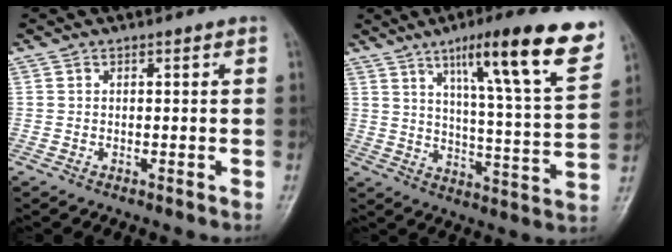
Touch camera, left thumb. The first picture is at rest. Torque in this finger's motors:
{"motor_torque": [0.64, 0.37, 1.76, -1.01, 0.14]}